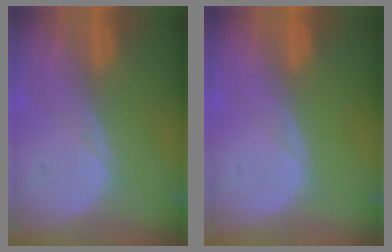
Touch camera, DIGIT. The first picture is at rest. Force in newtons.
{"total": 0.0}